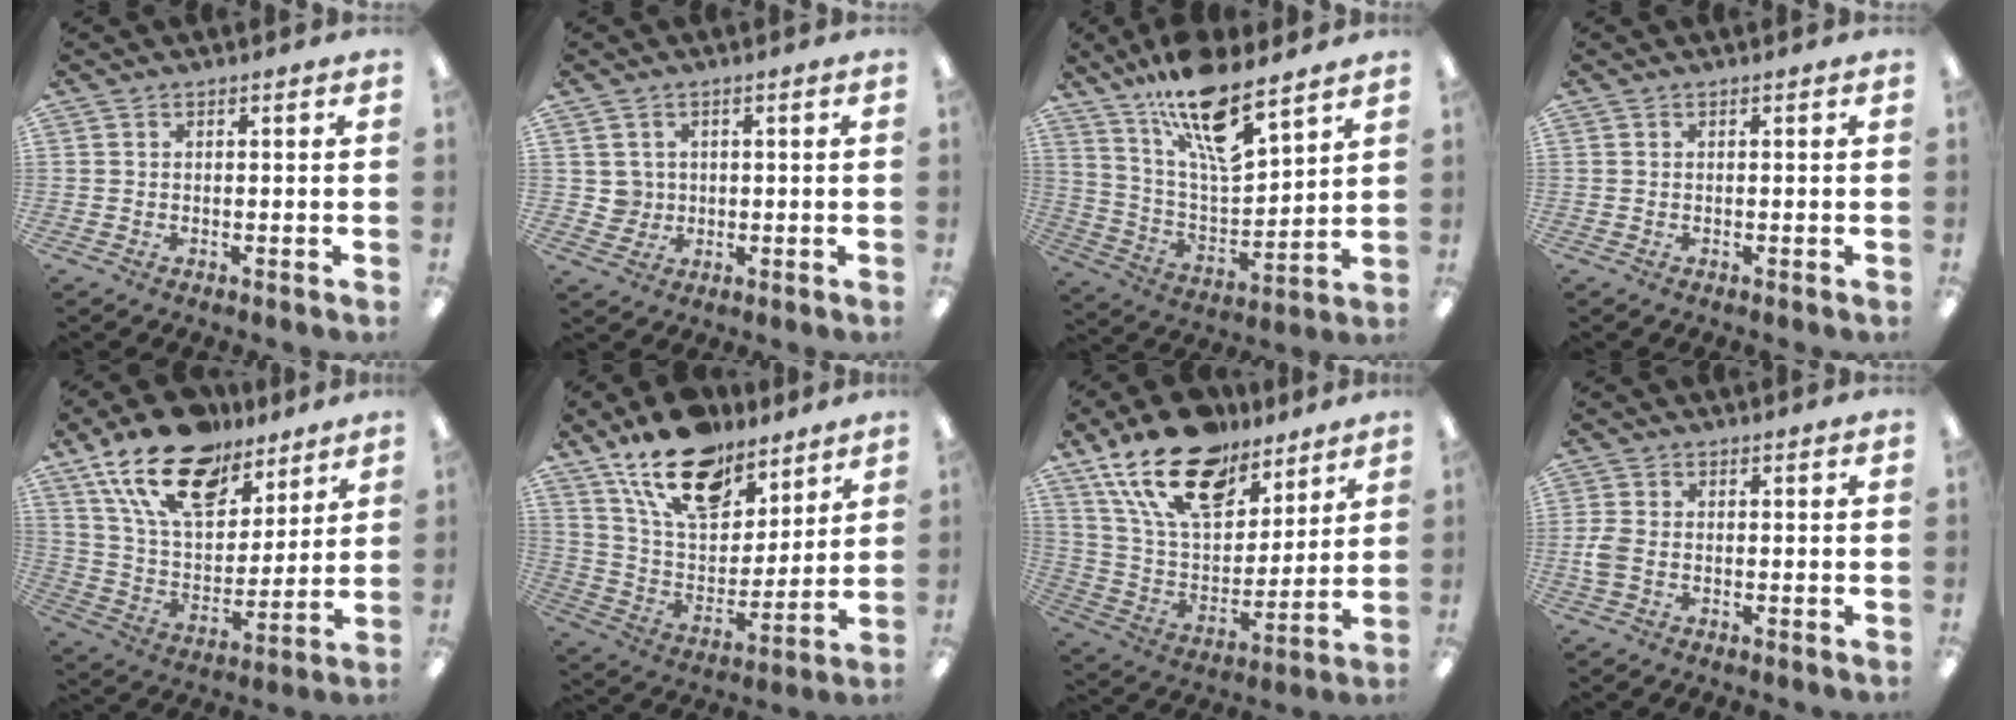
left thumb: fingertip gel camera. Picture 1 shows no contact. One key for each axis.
{"total": 3.5, "fx": 0.9, "fy": 3.4, "fz": 0.0, "tx": -0.004, "ty": 0.004, "tz": 0.015}
{"total": 17.8, "fx": 12.8, "fy": 5.3, "fz": 11.0, "tx": -0.195, "ty": -0.076, "tz": 0.218}
{"total": 0.0}
{"total": 20.8, "fx": 13.9, "fy": 10.7, "fz": 11.1, "tx": -0.209, "ty": -0.069, "tz": 0.250}
{"total": 18.5, "fx": 13.4, "fy": 9.2, "fz": 9.0, "tx": -0.172, "ty": -0.068, "tz": 0.242}
{"total": 21.3, "fx": 14.4, "fy": 11.2, "fz": 11.2, "tx": -0.213, "ty": -0.073, "tz": 0.260}
{"total": 3.8, "fx": -0.8, "fy": 2.4, "fz": 2.8, "tx": -0.061, "ty": 0.003, "tz": -0.015}